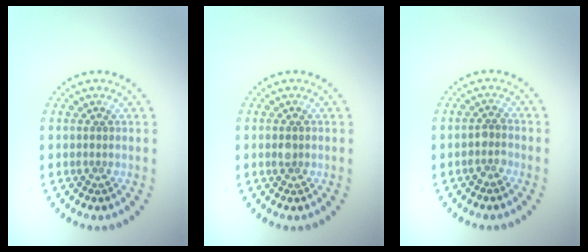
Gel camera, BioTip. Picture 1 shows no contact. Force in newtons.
{"total": 1.0, "press": 1.0, "slide": 0.1}
{"total": 1.4, "press": 1.2, "slide": 0.7}